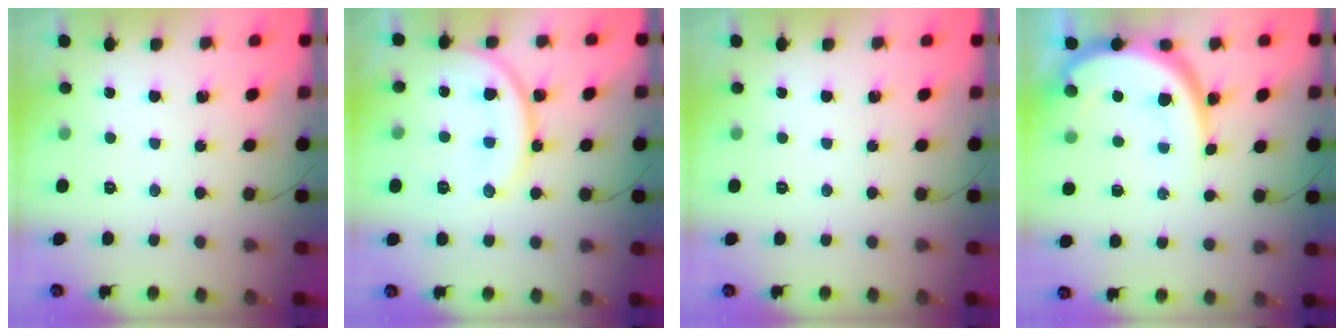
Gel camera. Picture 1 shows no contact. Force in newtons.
{"total": 13.7, "press": 13.6, "slide": 1.4}
{"total": 0.0}
{"total": 12.2, "press": 12.2, "slide": 1.0}